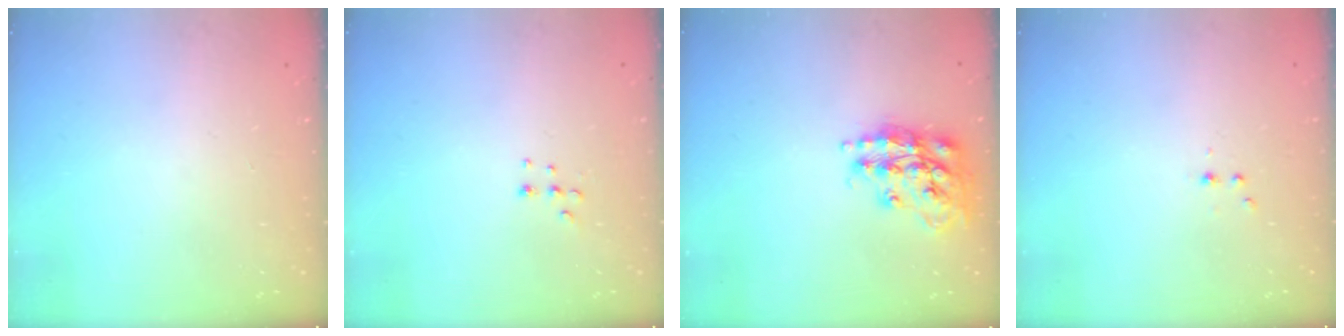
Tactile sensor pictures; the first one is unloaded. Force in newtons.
{"total": 4.4, "press": 4.4, "slide": 0.3}
{"total": 17.7, "press": 17.6, "slide": 1.4}
{"total": 2.3, "press": 2.1, "slide": 0.9}